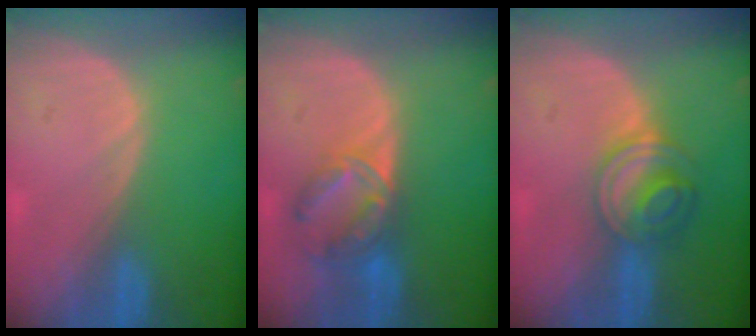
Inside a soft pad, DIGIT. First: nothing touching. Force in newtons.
{"total": 7.3, "press": 6.0, "slide": 4.0}
{"total": 5.8, "press": 5.5, "slide": 1.9}